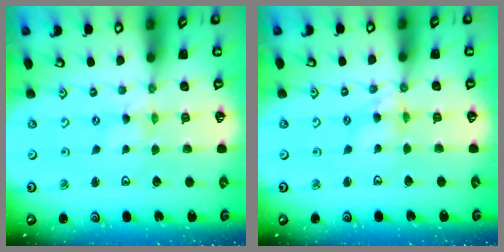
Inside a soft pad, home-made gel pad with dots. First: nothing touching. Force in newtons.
{"total": 5.0, "press": 4.9, "slide": 0.5}